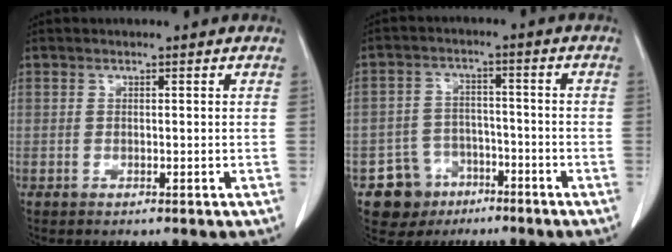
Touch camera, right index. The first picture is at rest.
{"total": 6.7, "force": [-3.6, 5.6, 0.7], "torque": [-0.002, 0.012, -0.050]}